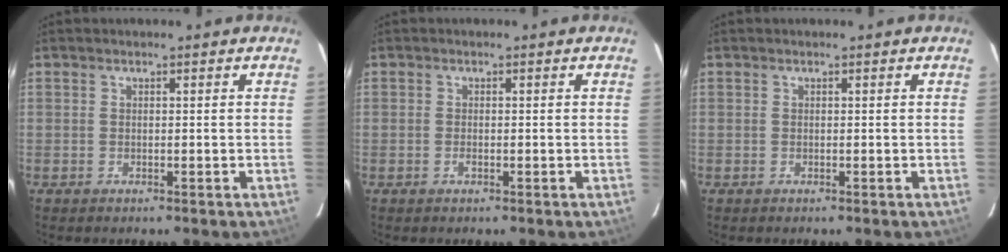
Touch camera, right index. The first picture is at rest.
{"total": 0.9, "force": [-0.4, 0.5, 0.7], "torque": [-0.014, -0.002, -0.007]}
{"total": 0.0}